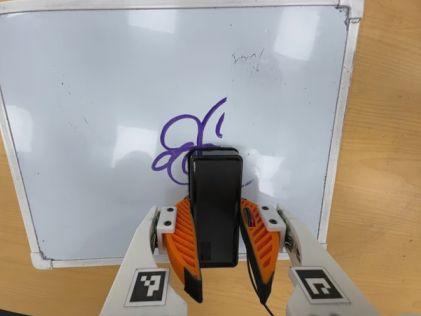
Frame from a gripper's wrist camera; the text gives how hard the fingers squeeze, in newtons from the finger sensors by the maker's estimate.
{"total": 8.5, "left": 6.8, "right": 10.1}